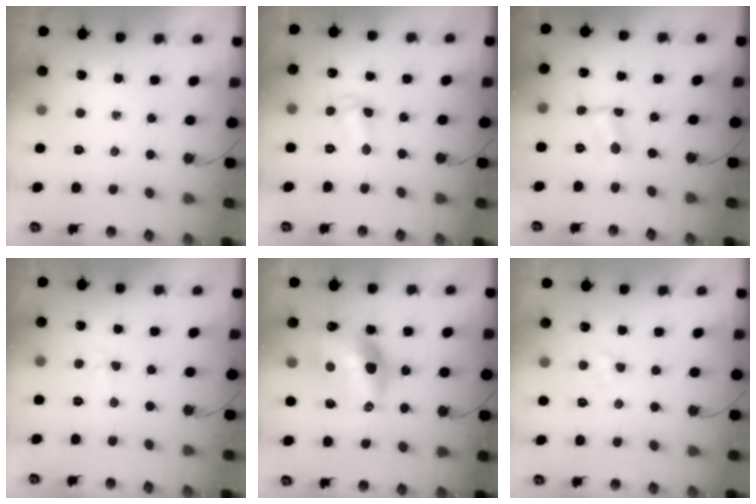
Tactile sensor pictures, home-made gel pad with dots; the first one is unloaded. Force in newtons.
{"total": 5.0, "press": 5.0, "slide": 0.5}
{"total": 1.6, "press": 1.6, "slide": 0.3}
{"total": 3.6, "press": 3.6, "slide": 0.6}
{"total": 17.1, "press": 17.0, "slide": 1.4}
{"total": 2.9, "press": 2.8, "slide": 0.5}